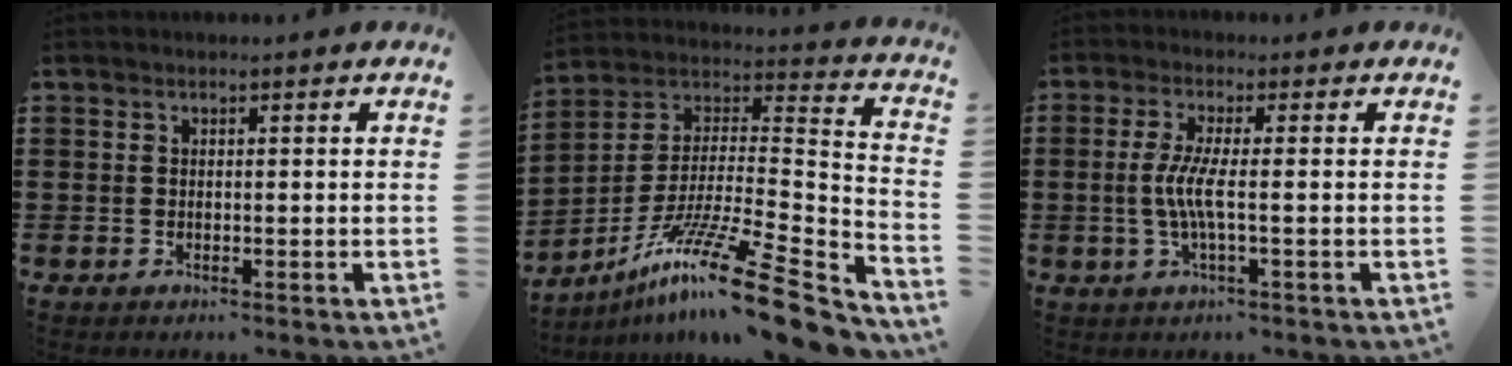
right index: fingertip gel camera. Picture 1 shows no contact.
{"total": 16.6, "force": [-12.2, 0.9, 11.2], "torque": [-0.190, 0.017, -0.221]}
{"total": 4.8, "force": [-0.7, 0.1, 4.8], "torque": [-0.109, -0.012, -0.023]}